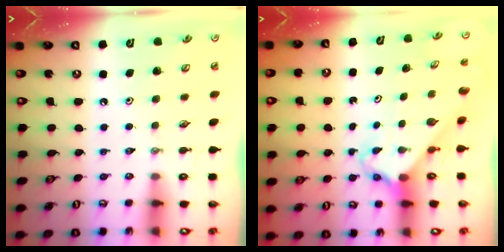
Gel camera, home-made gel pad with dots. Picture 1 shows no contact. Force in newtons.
{"total": 2.5, "press": 2.5, "slide": 0.2}